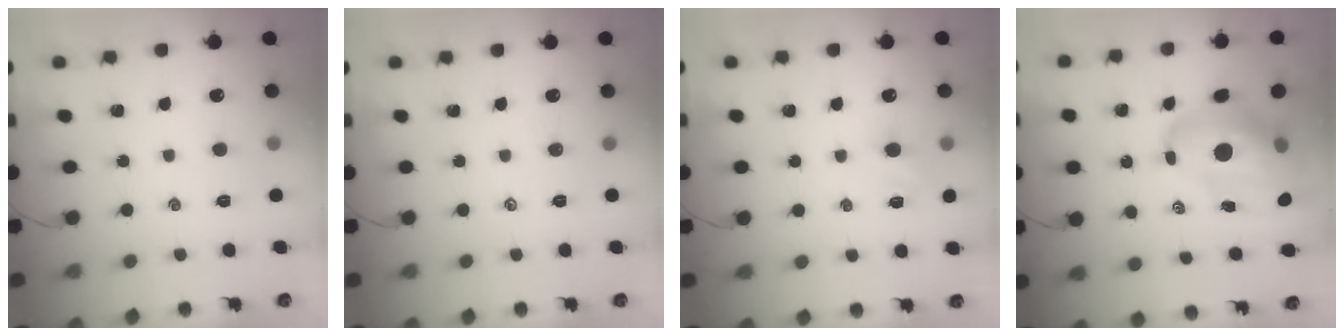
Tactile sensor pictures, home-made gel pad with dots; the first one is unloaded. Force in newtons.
{"total": 0.0}
{"total": 3.2, "press": 3.1, "slide": 1.0}
{"total": 16.6, "press": 16.0, "slide": 4.7}